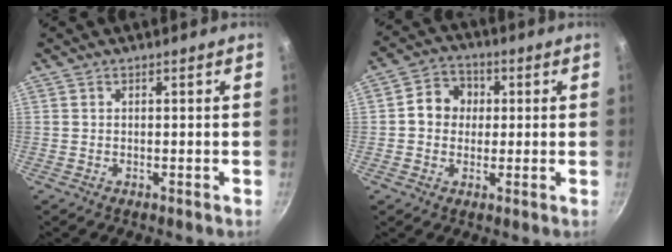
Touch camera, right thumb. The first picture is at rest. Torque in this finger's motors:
{"motor_torque": [0.72, 1.27, 0.78, -0.06, 0.01]}